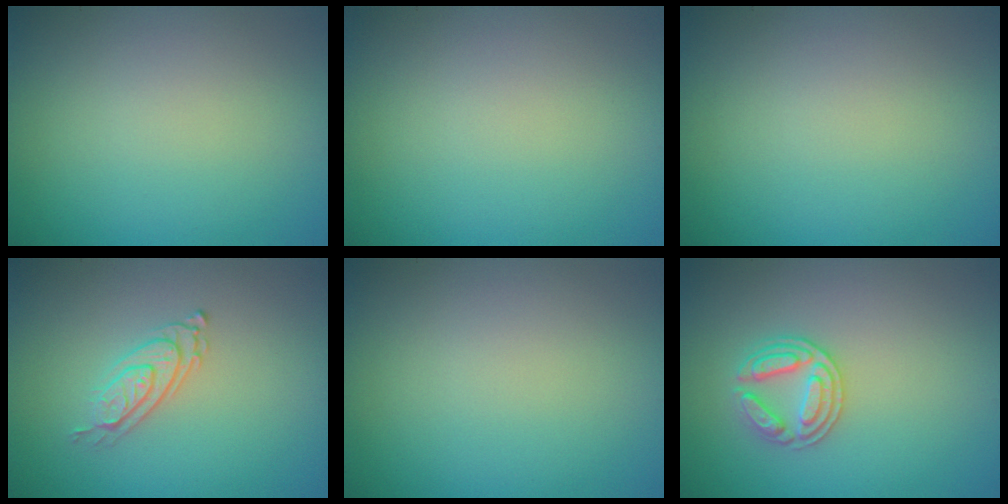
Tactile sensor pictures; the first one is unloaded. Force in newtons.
{"total": 0.0}
{"total": 0.0}
{"total": 2.7, "press": 2.0, "slide": 1.8}
{"total": 0.0}
{"total": 2.8, "press": 2.7, "slide": 0.6}